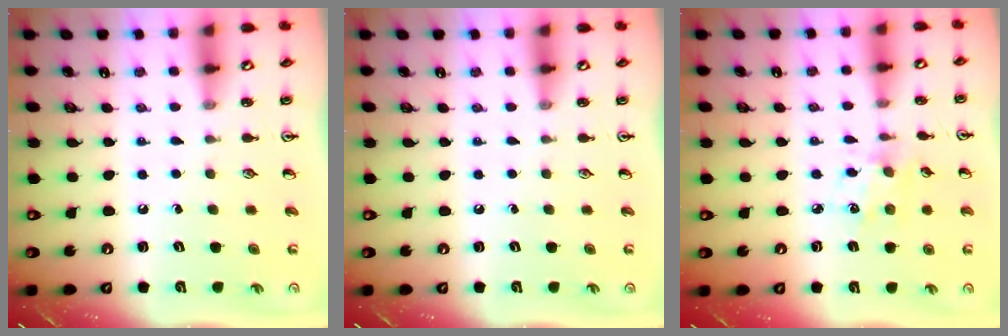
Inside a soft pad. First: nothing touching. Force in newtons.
{"total": 0.0}
{"total": 4.2, "press": 4.1, "slide": 1.0}